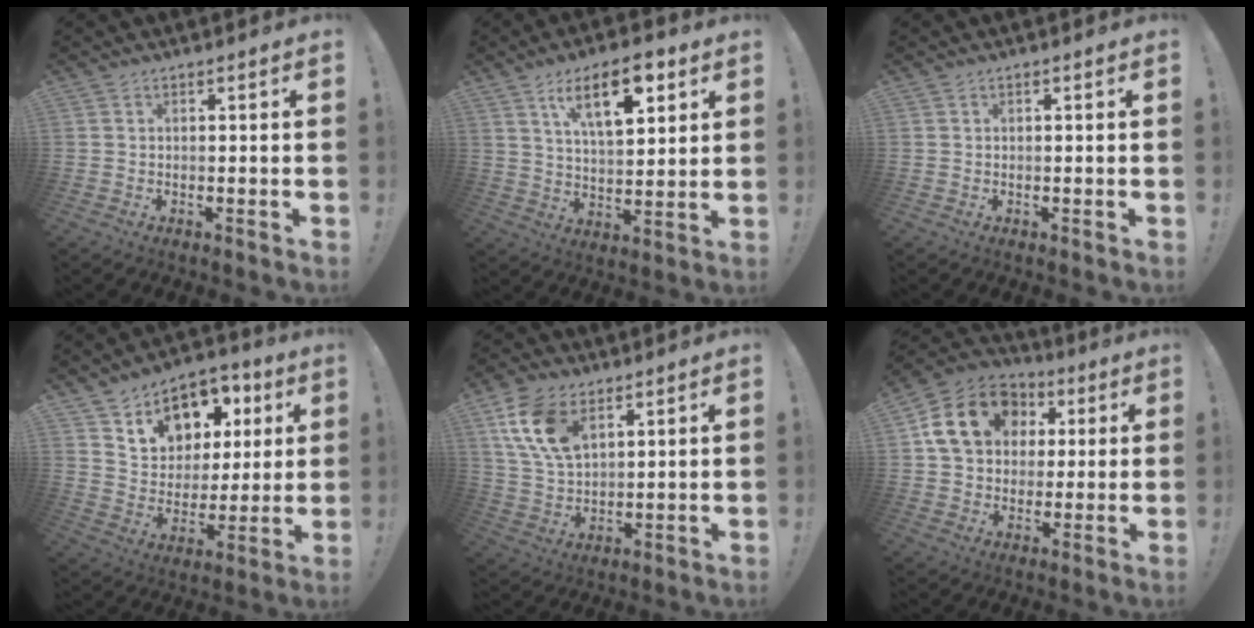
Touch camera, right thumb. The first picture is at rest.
{"total": 13.7, "force": [6.9, 5.8, 10.4], "torque": [-0.156, -0.020, 0.113]}
{"total": 0.0}
{"total": 12.6, "force": [7.4, 9.1, 4.7], "torque": [-0.062, -0.053, 0.137]}
{"total": 14.4, "force": [7.0, 8.8, 9.0], "torque": [-0.176, -0.018, 0.135]}
{"total": 17.5, "force": [5.6, 13.5, 9.6], "torque": [-0.155, 0.000, 0.111]}